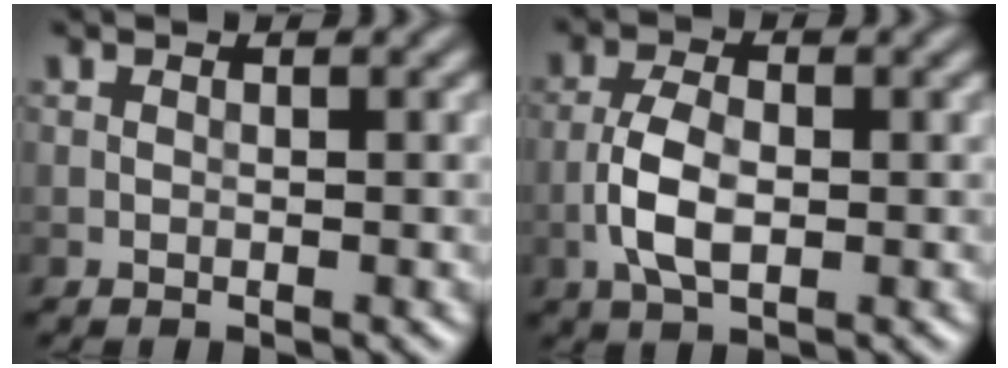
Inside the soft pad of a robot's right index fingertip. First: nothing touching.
{"total": 4.1, "force": [-1.0, 2.0, 3.4], "torque": [-0.070, 0.000, -0.024]}